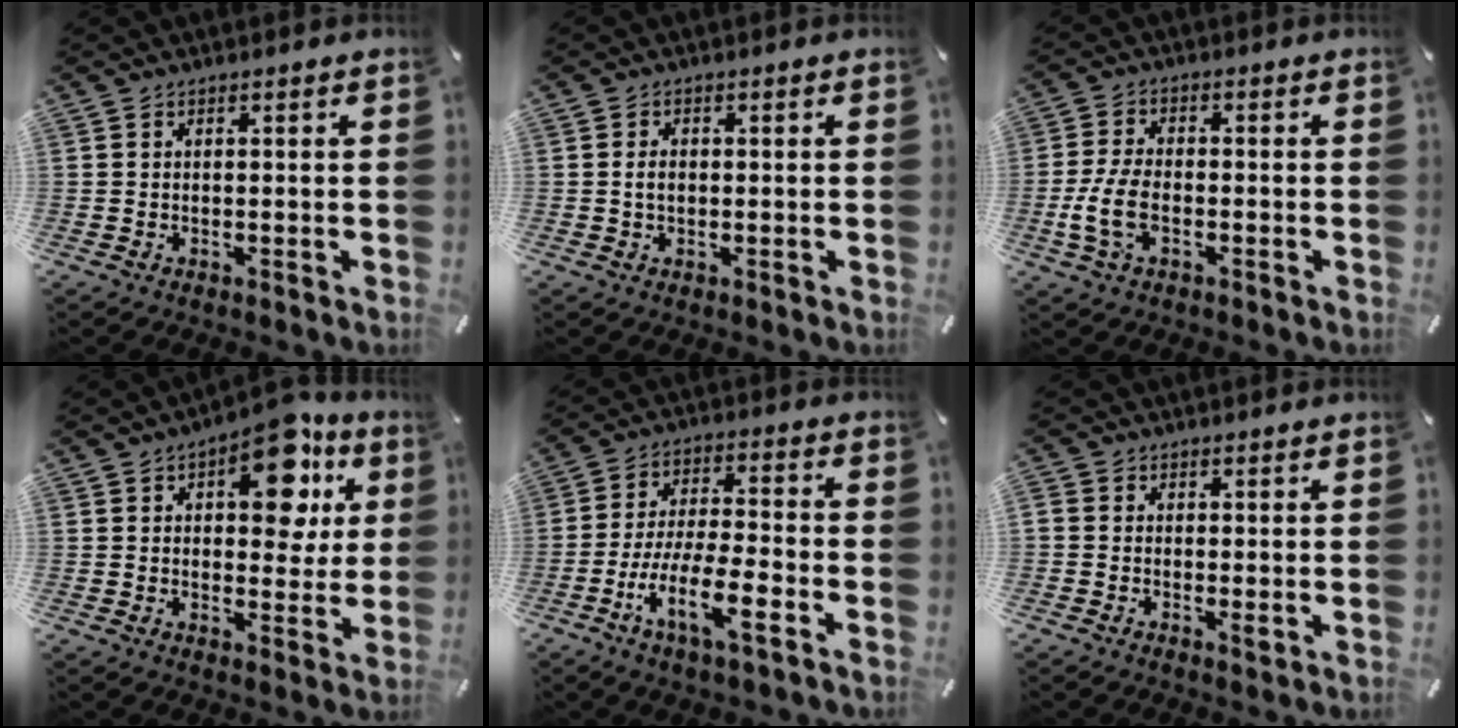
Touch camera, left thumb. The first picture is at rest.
{"total": 2.1, "force": [-0.1, 1.3, 1.6], "torque": [-0.033, 0.002, -0.002]}
{"total": 7.0, "force": [-2.3, 3.9, 5.3], "torque": [-0.117, 0.003, -0.042]}
{"total": 15.2, "force": [6.9, 8.2, 10.9], "torque": [-0.130, -0.033, 0.113]}
{"total": 13.2, "force": [-5.8, 3.7, 11.2], "torque": [-0.222, 0.006, -0.105]}
{"total": 1.5, "force": [-0.2, 0.7, 1.4], "torque": [-0.022, -0.003, -0.001]}